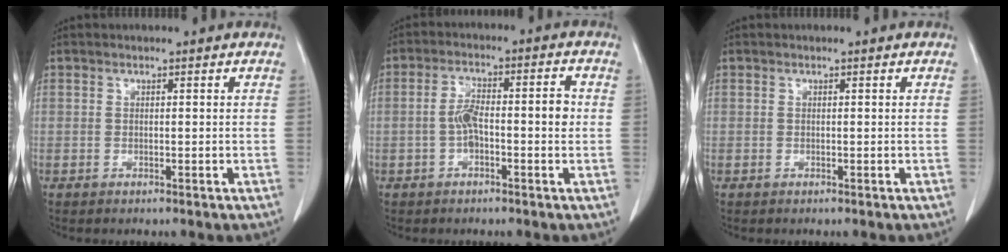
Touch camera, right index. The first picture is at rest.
{"total": 6.2, "force": [-0.7, 1.9, 5.8], "torque": [-0.104, 0.025, -0.012]}
{"total": 0.0}